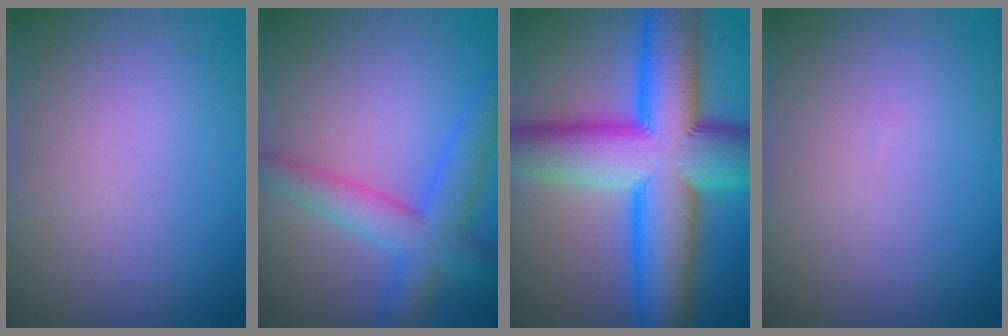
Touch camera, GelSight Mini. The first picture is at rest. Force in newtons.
{"total": 5.1, "press": 5.1, "slide": 0.2}
{"total": 16.5, "press": 16.5, "slide": 0.2}
{"total": 0.0}